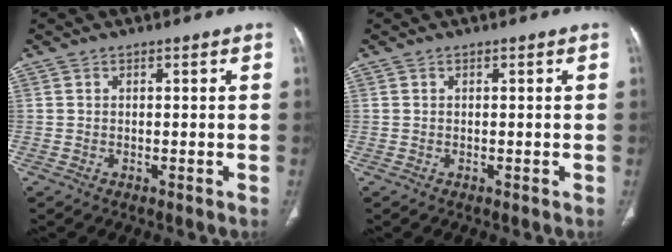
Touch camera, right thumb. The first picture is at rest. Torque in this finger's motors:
{"motor_torque": [-0.23, 0.23, 0.14, 0.39, 0.04]}